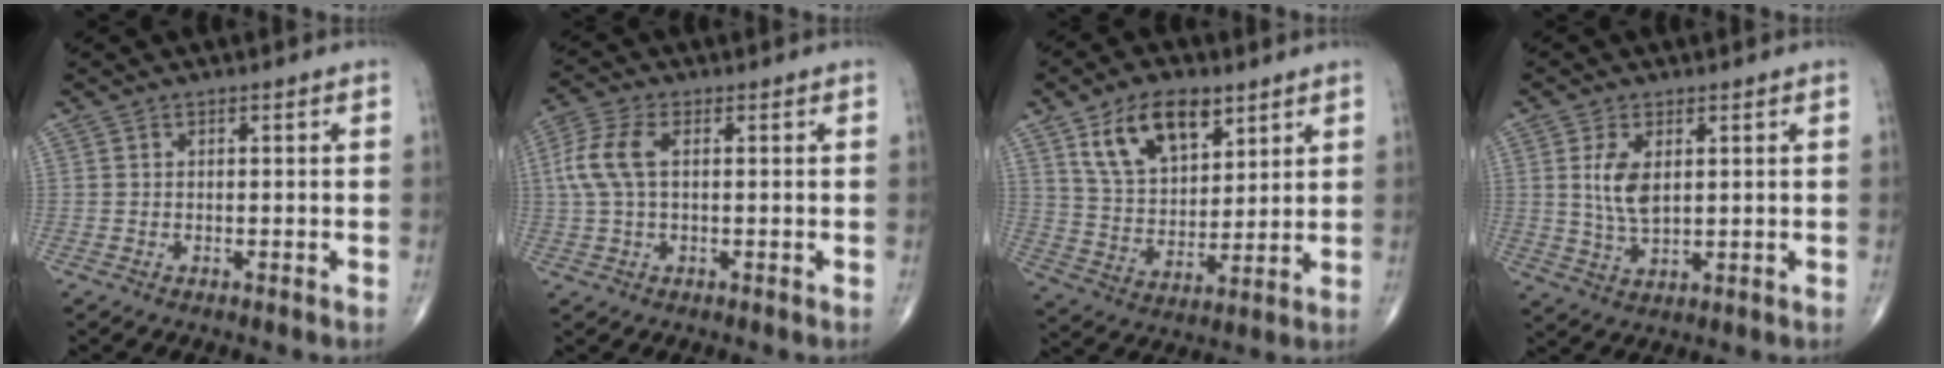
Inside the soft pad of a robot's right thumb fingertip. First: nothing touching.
{"total": 7.2, "force": [1.1, 3.7, 6.1], "torque": [-0.159, 0.018, 0.021]}
{"total": 14.3, "force": [7.7, 7.9, 9.1], "torque": [-0.133, -0.031, 0.148]}
{"total": 6.4, "force": [1.5, 3.3, 5.3], "torque": [-0.101, -0.011, 0.036]}